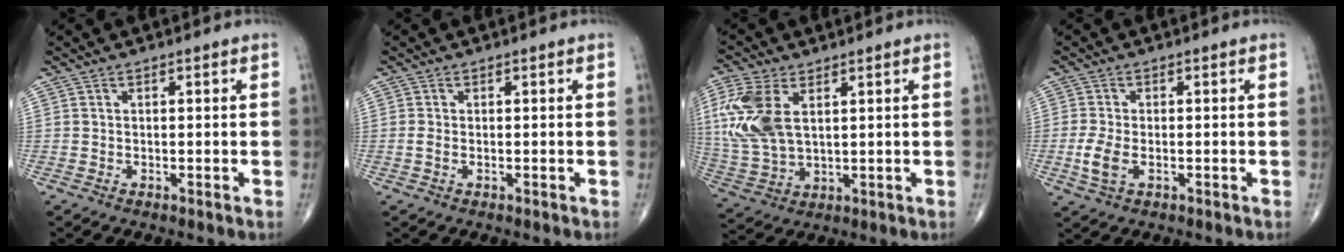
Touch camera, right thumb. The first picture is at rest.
{"total": 1.0, "force": [-0.3, 0.5, 0.8], "torque": [-0.019, -0.001, -0.006]}
{"total": 13.2, "force": [3.8, 7.5, 10.2], "torque": [-0.242, -0.004, 0.083]}
{"total": 4.4, "force": [-1.1, 2.3, 3.6], "torque": [-0.085, -0.003, -0.022]}